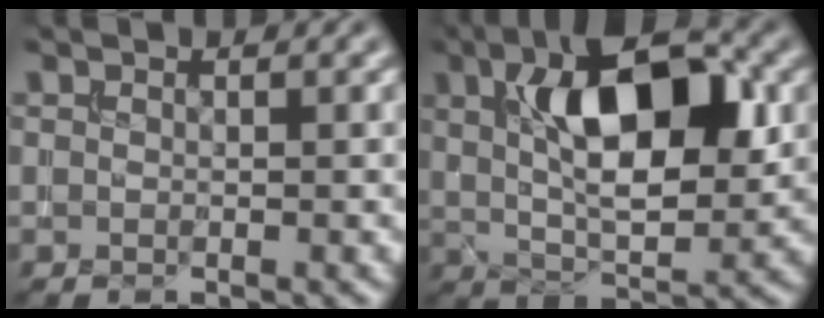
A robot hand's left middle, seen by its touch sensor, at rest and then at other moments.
{"total": 10.2, "force": [2.8, 4.3, 8.9], "torque": [-0.140, 0.012, 0.044]}